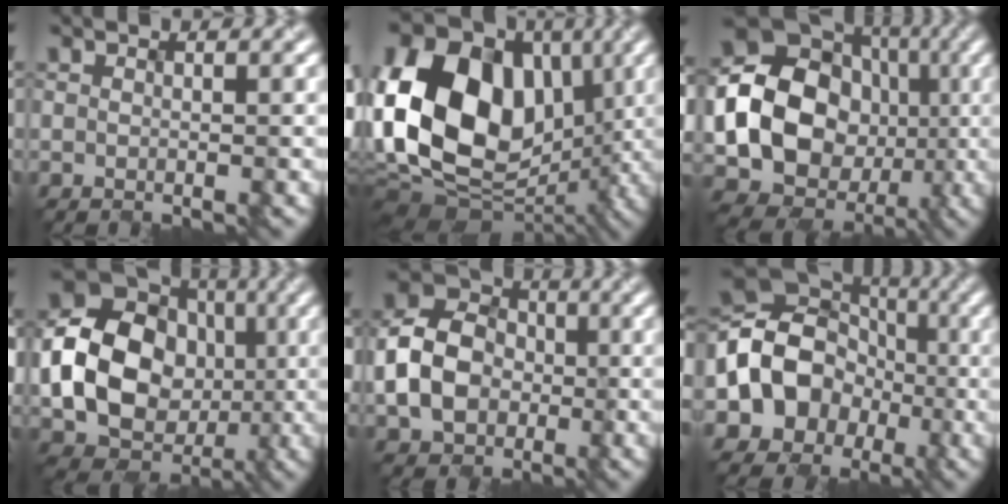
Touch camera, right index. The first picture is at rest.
{"total": 16.7, "force": [0.6, 12.6, 11.0], "torque": [-0.192, 0.016, 0.000]}
{"total": 23.0, "force": [-1.7, 20.9, 9.5], "torque": [-0.210, 0.018, -0.069]}
{"total": 14.1, "force": [-0.9, 11.8, 7.8], "torque": [-0.150, 0.001, -0.021]}
{"total": 6.8, "force": [-1.3, 5.6, 3.5], "torque": [-0.079, 0.010, -0.033]}
{"total": 9.8, "force": [-2.5, 8.3, 4.6], "torque": [-0.069, 0.003, -0.071]}